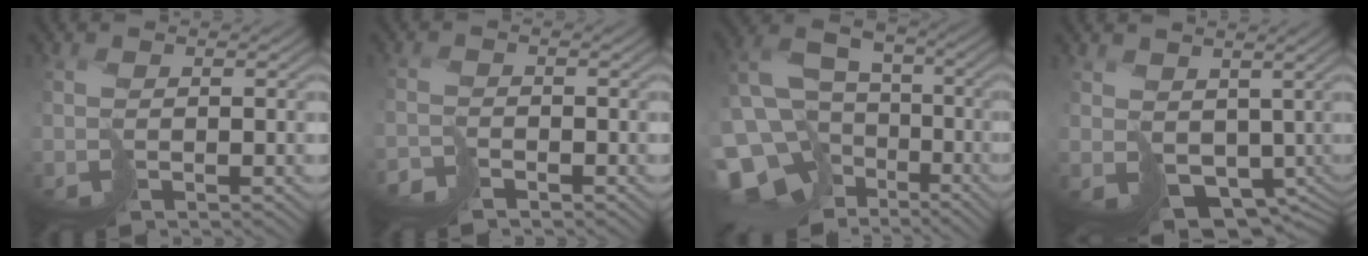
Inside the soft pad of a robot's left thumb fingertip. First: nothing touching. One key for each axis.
{"total": 2.5, "fx": -2.3, "fy": -0.2, "fz": -1.0, "tx": 0.038, "ty": -0.002, "tz": -0.050}
{"total": 14.2, "fx": -6.3, "fy": 10.8, "fz": 6.8, "tx": -0.186, "ty": -0.028, "tz": -0.106}
{"total": 8.2, "fx": 0.2, "fy": 6.2, "fz": 5.4, "tx": -0.116, "ty": -0.045, "tz": 0.026}